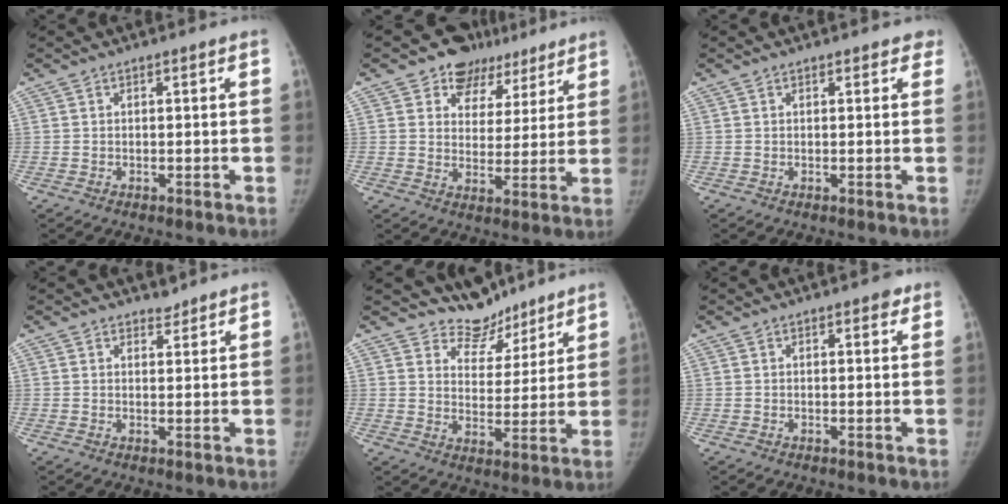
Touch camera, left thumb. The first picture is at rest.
{"total": 10.5, "force": [7.5, 7.2, 1.8], "torque": [0.024, -0.034, 0.103]}
{"total": 1.5, "force": [1.2, 0.9, 0.4], "torque": [0.017, -0.001, 0.007]}
{"total": 1.8, "force": [1.6, 0.8, 0.0], "torque": [0.013, -0.012, 0.021]}
{"total": 7.9, "force": [7.0, 3.7, 0.1], "torque": [0.032, -0.060, 0.120]}
{"total": 1.3, "force": [0.8, 0.7, 0.7], "torque": [0.001, -0.002, 0.005]}